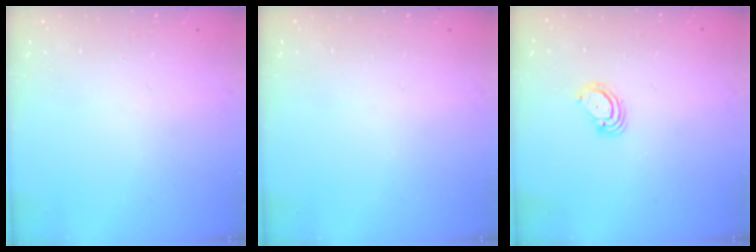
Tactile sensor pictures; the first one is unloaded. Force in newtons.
{"total": 0.0}
{"total": 3.2, "press": 3.2, "slide": 0.2}